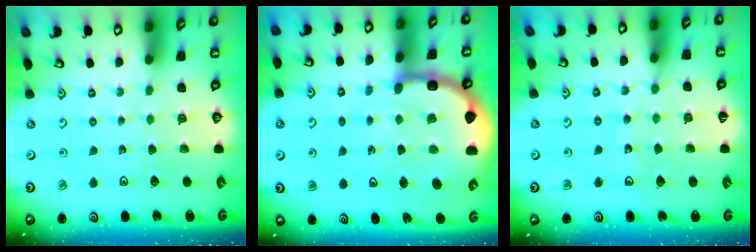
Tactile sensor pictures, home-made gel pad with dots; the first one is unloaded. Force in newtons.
{"total": 11.3, "press": 11.1, "slide": 2.3}
{"total": 7.6, "press": 6.9, "slide": 3.1}